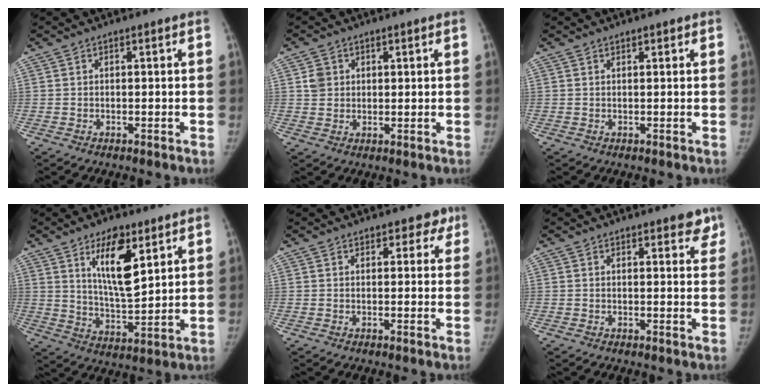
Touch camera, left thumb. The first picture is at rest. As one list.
[{"total": 3.6, "force": [1.3, 3.1, 1.2], "torque": [-0.002, -0.006, 0.023]}, {"total": 1.1, "force": [0.8, 0.5, 0.6], "torque": [-0.005, -0.002, 0.010]}, {"total": 12.4, "force": [6.1, 4.7, 9.7], "torque": [-0.142, -0.045, 0.114]}, {"total": 3.4, "force": [2.3, 2.2, 1.2], "torque": [0.022, -0.007, 0.024]}, {"total": 3.9, "force": [2.9, 1.7, 2.0], "torque": [0.010, -0.011, 0.033]}]